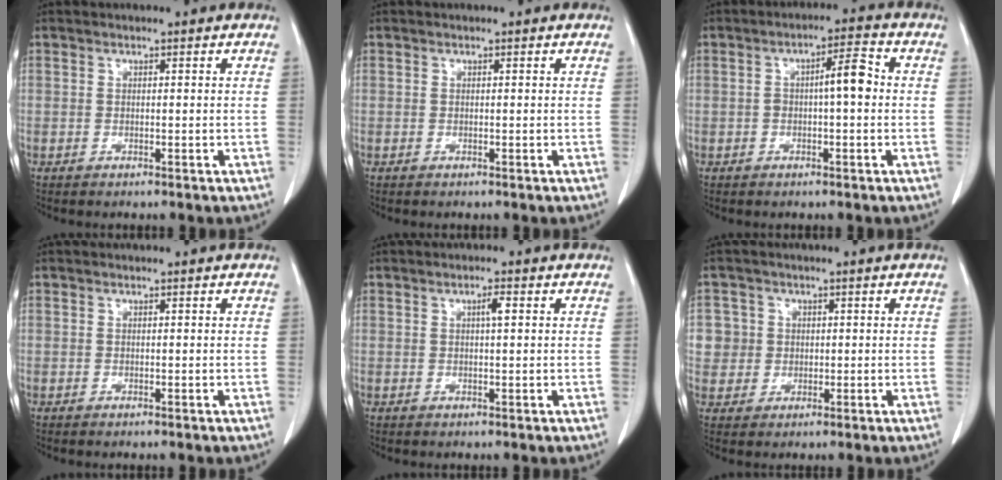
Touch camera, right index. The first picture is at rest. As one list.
[{"total": 0.0}, {"total": 5.1, "force": [0.0, 1.0, 4.9], "torque": [-0.079, 0.021, -0.003]}, {"total": 0.0}, {"total": 1.7, "force": [0.4, 0.1, 1.6], "torque": [-0.028, 0.003, 0.007]}, {"total": 4.5, "force": [0.7, 4.4, 0.0], "torque": [0.014, 0.010, 0.015]}]